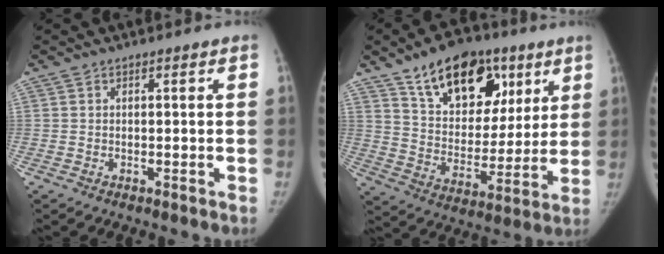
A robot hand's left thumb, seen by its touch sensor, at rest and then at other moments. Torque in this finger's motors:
{"motor_torque": [0.57, 0.62, 0.67, -0.19, 0.11]}